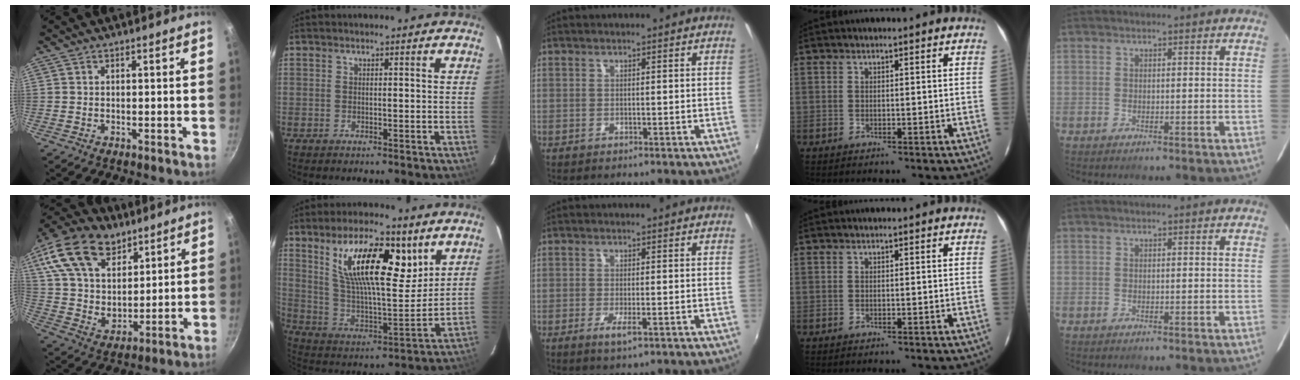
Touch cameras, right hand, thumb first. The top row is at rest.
{"thumb": {"total": 21.9, "force": [11.6, 13.9, 12.3], "torque": [-0.211, -0.022, 0.211]}, "index": {"total": 20.0, "force": [10.0, 6.9, 15.9], "torque": [-0.274, 0.007, 0.182]}, "middle": {"total": 3.0, "force": [-1.3, 0.5, 2.7], "torque": [-0.055, -0.010, -0.022]}}